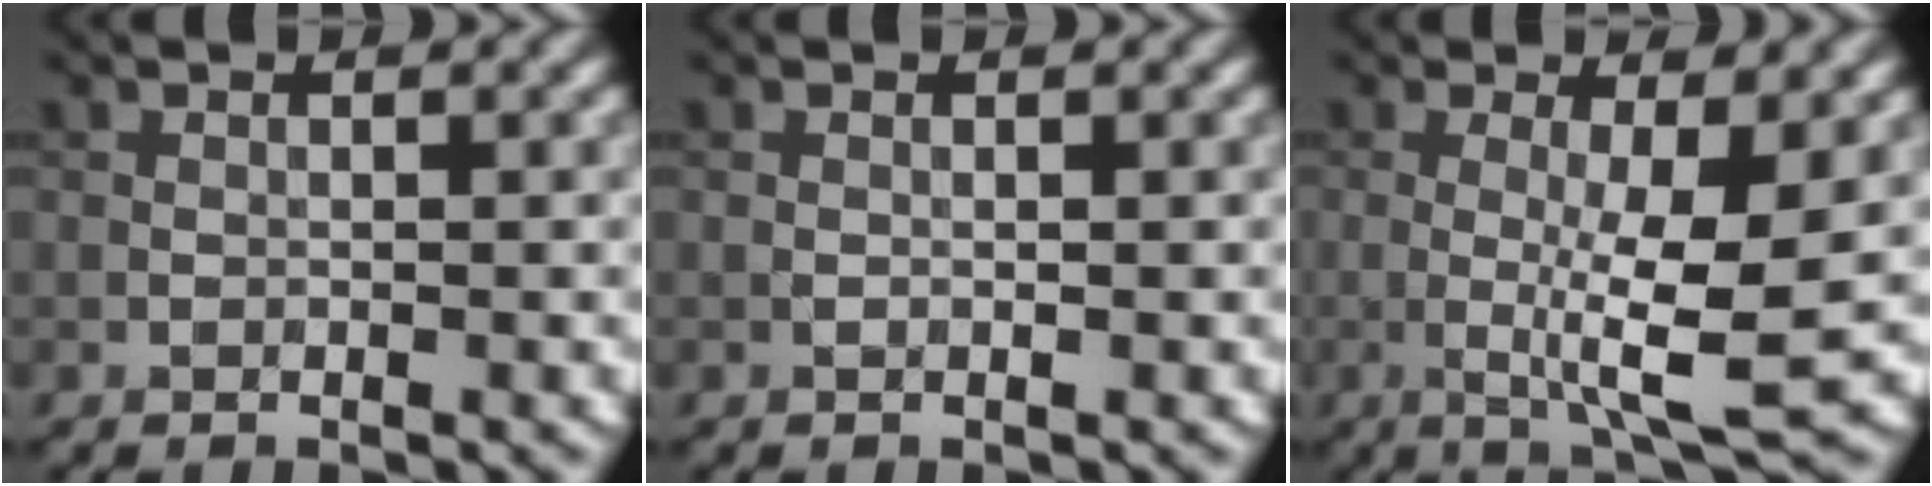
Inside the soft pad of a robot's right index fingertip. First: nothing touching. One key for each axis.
{"total": 0.0}
{"total": 5.9, "fx": -0.2, "fy": 1.0, "fz": 5.8, "tx": -0.094, "ty": -0.014, "tz": 0.000}